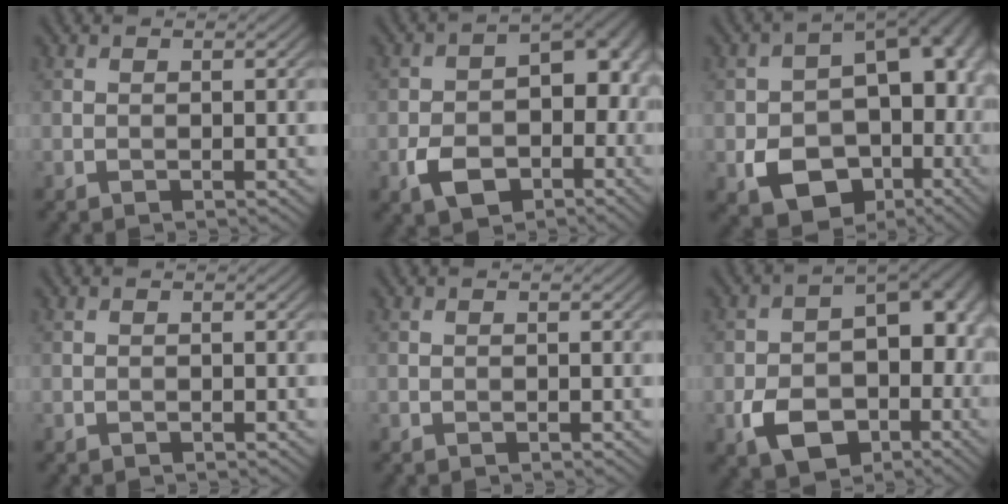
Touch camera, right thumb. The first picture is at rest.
{"total": 11.1, "force": [-3.4, 7.5, 7.5], "torque": [-0.111, -0.023, -0.055]}
{"total": 16.4, "force": [-4.1, 11.6, 10.8], "torque": [-0.150, -0.041, -0.046]}
{"total": 0.0}
{"total": 0.0}
{"total": 13.3, "force": [-4.1, 9.1, 8.9], "torque": [-0.130, -0.032, -0.064]}